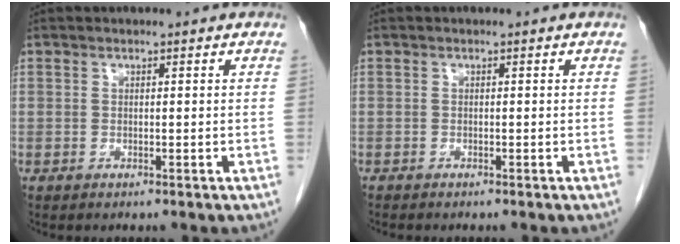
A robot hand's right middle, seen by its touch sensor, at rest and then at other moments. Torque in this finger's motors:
{"motor_torque": [-0.16, -0.13, -0.01, -0.01]}